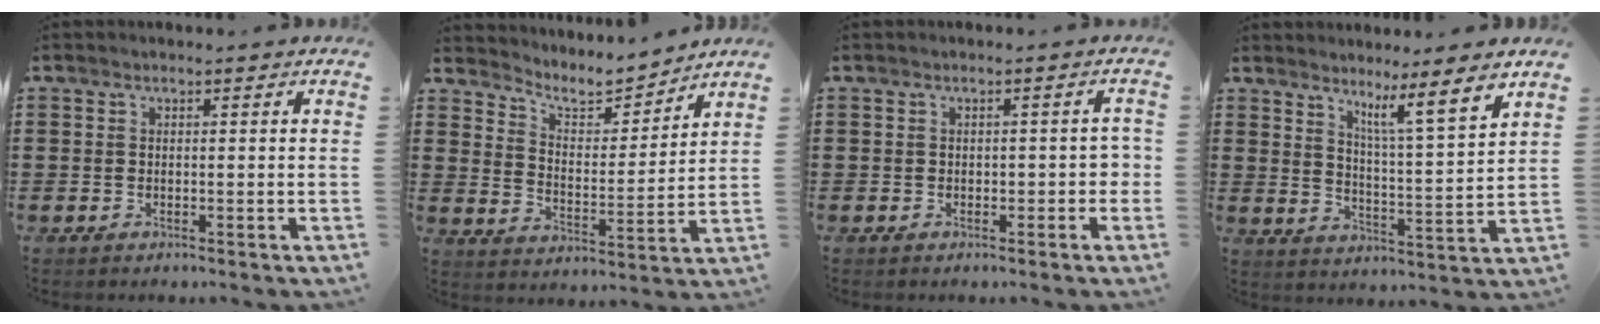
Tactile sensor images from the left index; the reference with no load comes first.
{"total": 5.3, "force": [4.8, 1.4, 1.6], "torque": [-0.050, -0.034, 0.078]}
{"total": 1.9, "force": [-0.5, 1.0, 1.5], "torque": [-0.031, 0.004, -0.011]}
{"total": 5.9, "force": [4.8, -1.0, 3.2], "torque": [-0.058, -0.048, 0.070]}